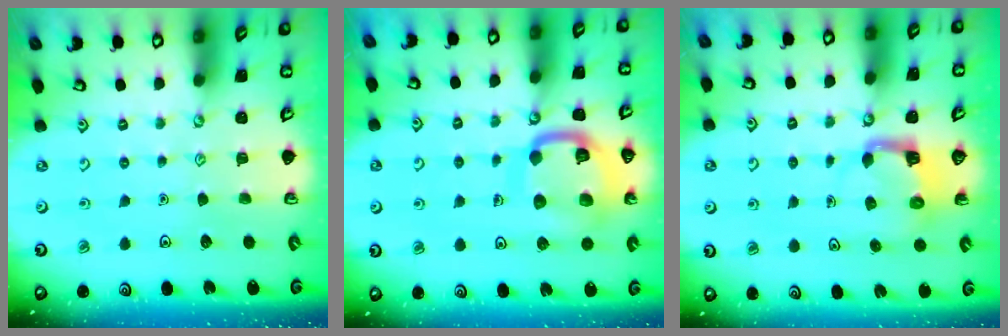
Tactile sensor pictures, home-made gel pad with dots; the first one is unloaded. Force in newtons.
{"total": 15.2, "press": 15.1, "slide": 1.7}
{"total": 4.2, "press": 4.1, "slide": 0.4}